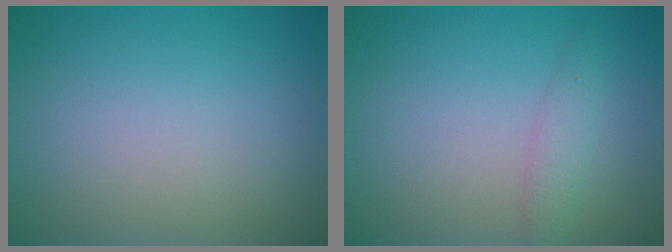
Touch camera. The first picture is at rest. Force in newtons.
{"total": 1.7, "press": 1.7, "slide": 0.1}